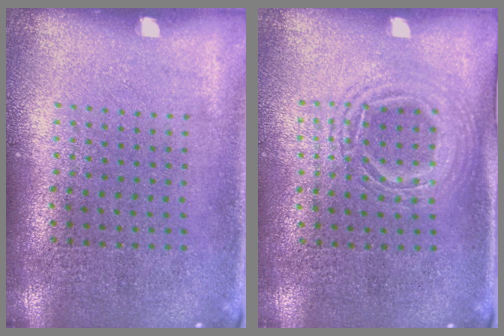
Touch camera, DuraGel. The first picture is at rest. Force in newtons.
{"total": 1.5, "press": 1.3, "slide": 0.7}